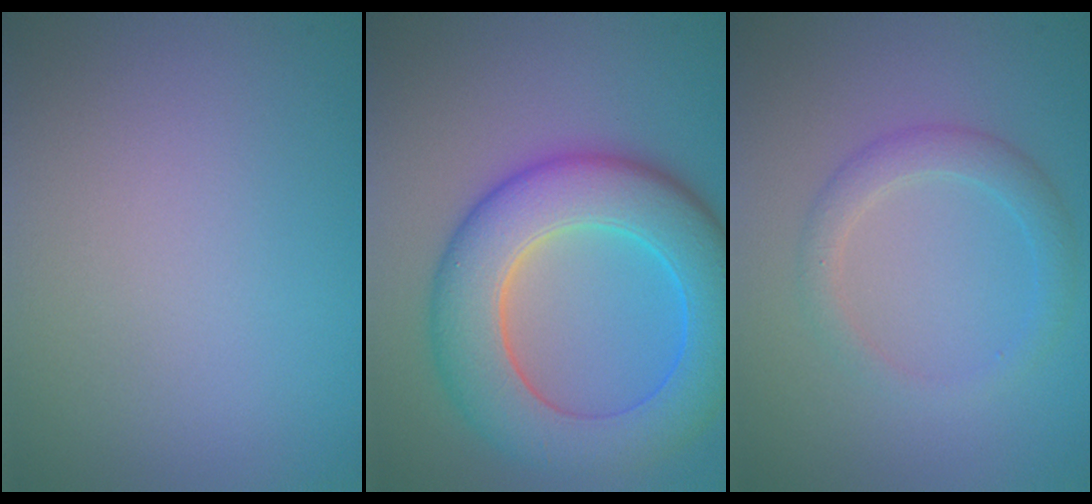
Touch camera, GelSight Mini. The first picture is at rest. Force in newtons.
{"total": 9.5, "press": 9.5, "slide": 0.6}
{"total": 2.3, "press": 2.3, "slide": 0.1}